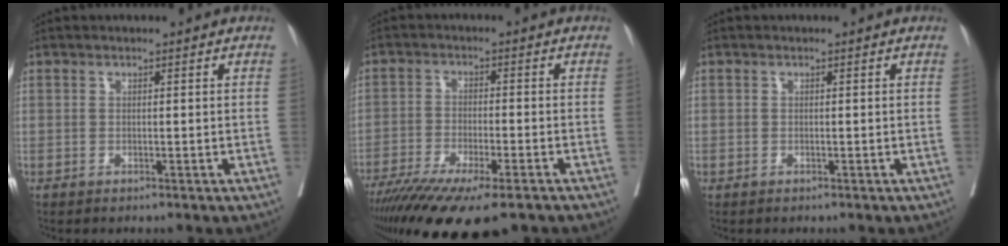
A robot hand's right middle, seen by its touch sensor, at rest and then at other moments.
{"total": 16.7, "force": [-12.7, 2.8, 10.5], "torque": [-0.166, -0.036, -0.202]}
{"total": 0.8, "force": [-0.4, 0.7, -0.1], "torque": [0.001, 0.008, -0.011]}